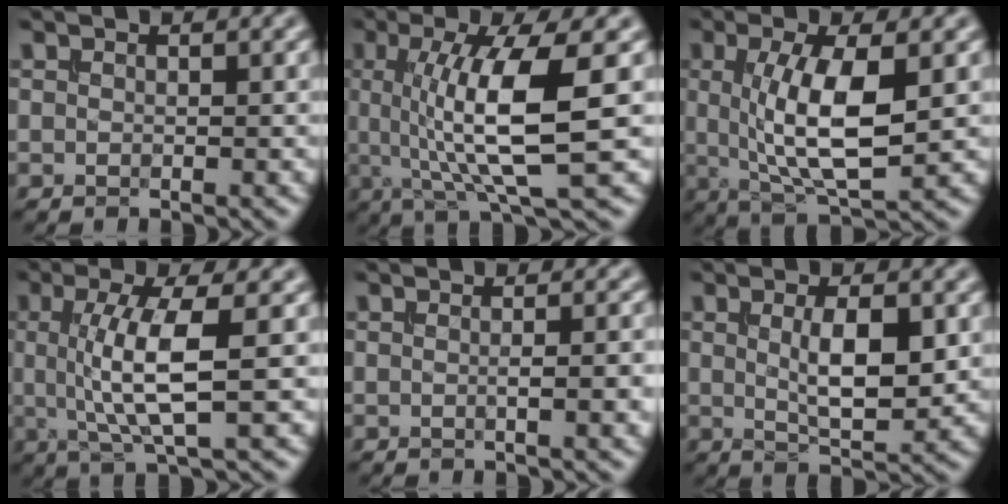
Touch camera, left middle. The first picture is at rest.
{"total": 8.6, "force": [0.6, 1.8, 8.3], "torque": [-0.132, -0.005, 0.013]}
{"total": 7.3, "force": [0.4, 2.2, 6.9], "torque": [-0.134, -0.011, 0.012]}
{"total": 6.0, "force": [0.2, 1.2, 5.8], "torque": [-0.117, -0.001, 0.006]}
{"total": 2.1, "force": [-0.4, 0.3, 2.0], "torque": [-0.034, -0.002, -0.006]}
{"total": 4.7, "force": [0.4, 1.5, 4.5], "torque": [-0.086, -0.001, 0.014]}